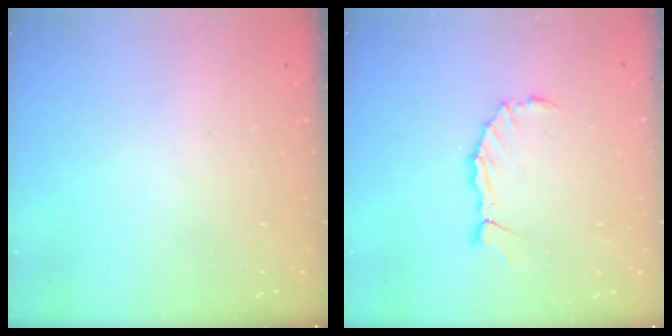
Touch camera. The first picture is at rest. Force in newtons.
{"total": 2.8, "press": 2.8, "slide": 0.2}